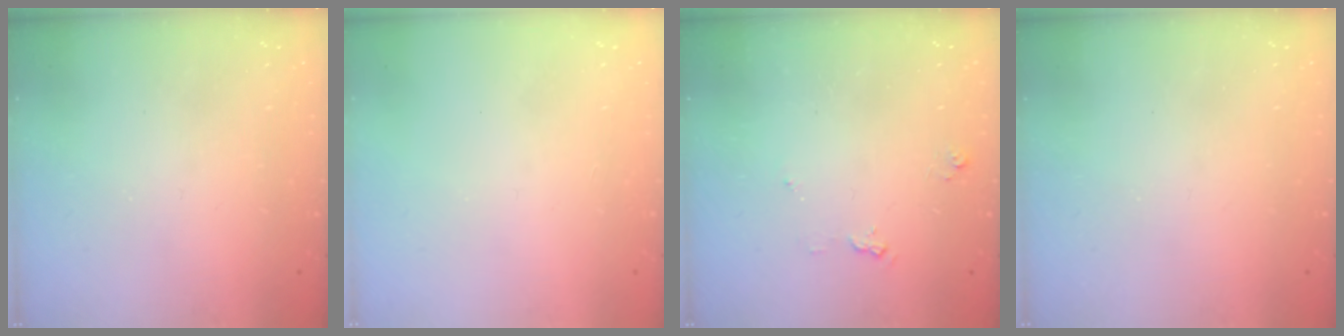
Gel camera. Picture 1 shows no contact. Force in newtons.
{"total": 0.0}
{"total": 5.4, "press": 5.4, "slide": 0.6}
{"total": 0.0}